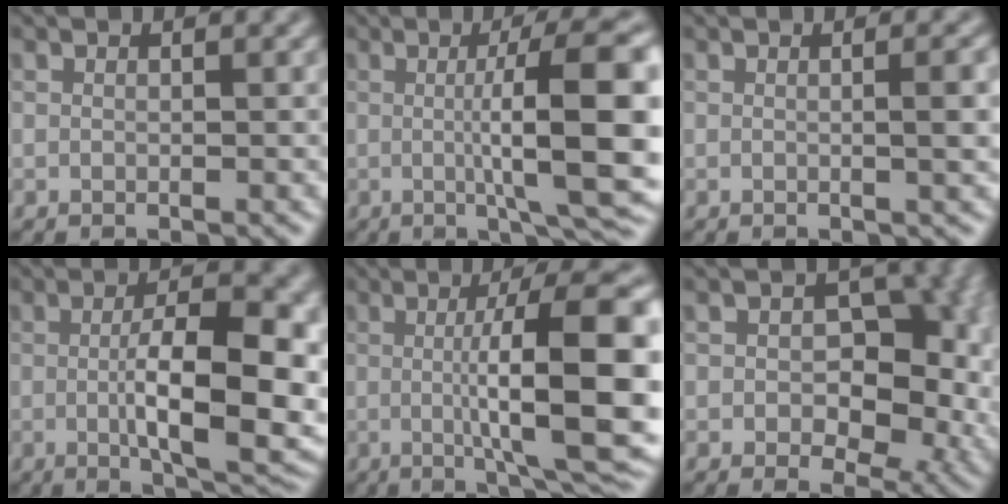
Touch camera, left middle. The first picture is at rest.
{"total": 11.4, "force": [0.1, 2.3, 11.2], "torque": [-0.136, 0.005, 0.001]}
{"total": 2.6, "force": [0.1, 0.7, 2.5], "torque": [-0.029, 0.005, -0.004]}
{"total": 10.3, "force": [-0.7, 3.4, 9.8], "torque": [-0.147, -0.012, -0.006]}
{"total": 12.6, "force": [0.0, 2.9, 12.3], "torque": [-0.158, 0.002, 0.001]}
{"total": 8.4, "force": [0.1, 5.8, 6.1], "torque": [-0.054, -0.007, 0.002]}